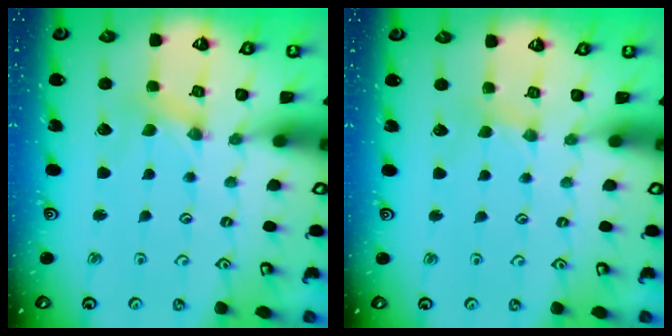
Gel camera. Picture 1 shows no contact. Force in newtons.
{"total": 1.6, "press": 1.6, "slide": 0.4}